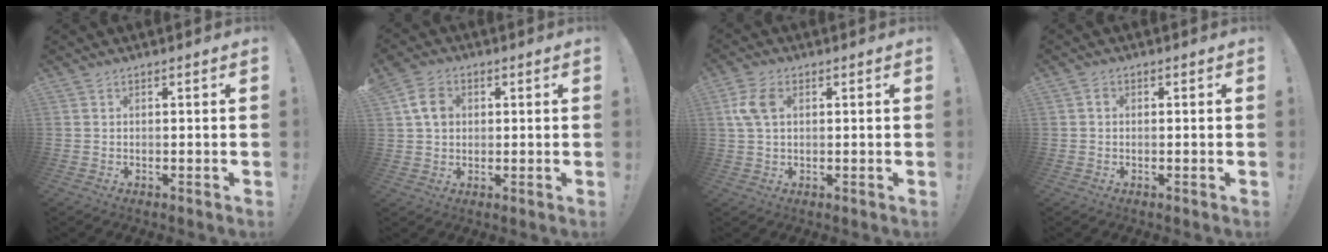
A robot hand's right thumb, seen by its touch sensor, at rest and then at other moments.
{"total": 7.5, "force": [2.0, 5.9, 4.2], "torque": [-0.058, 0.006, 0.039]}
{"total": 7.4, "force": [1.7, 4.5, 5.6], "torque": [-0.116, 0.002, 0.031]}
{"total": 0.9, "force": [-0.3, 0.6, 0.6], "torque": [-0.010, 0.004, -0.005]}